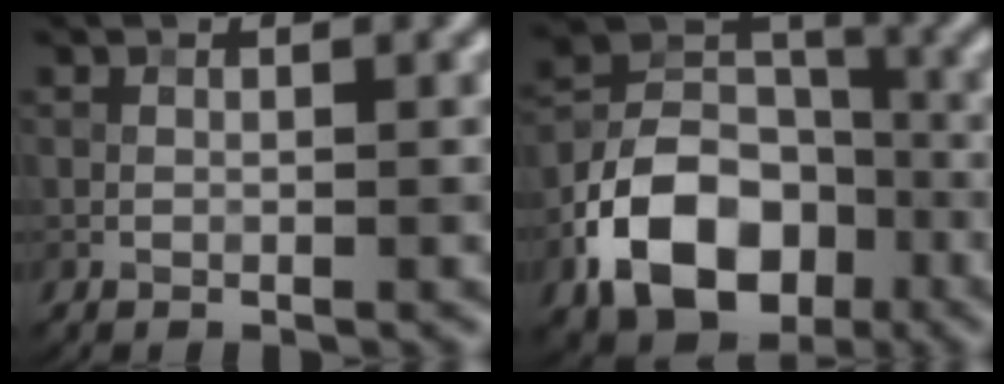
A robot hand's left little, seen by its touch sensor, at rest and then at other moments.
{"total": 11.0, "force": [-4.9, 7.5, 6.4], "torque": [-0.113, 0.002, -0.095]}